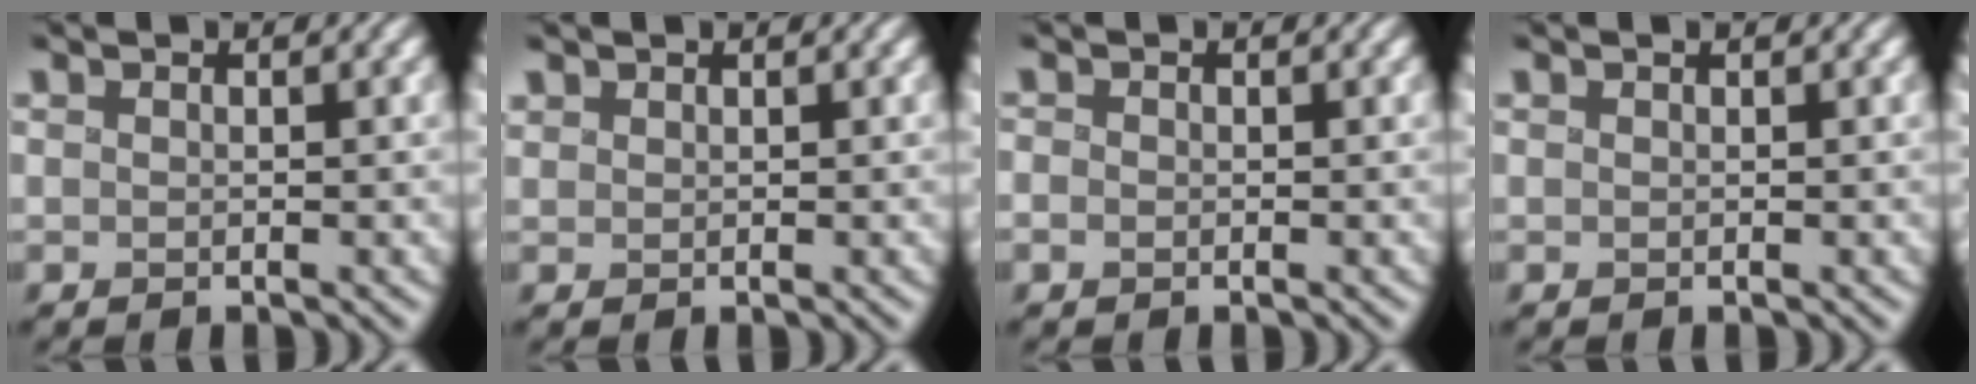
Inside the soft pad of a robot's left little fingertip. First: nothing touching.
{"total": 0.6, "force": [0.6, 0.2, 0.0], "torque": [0.002, 0.004, 0.014]}
{"total": 0.6, "force": [-0.4, 0.4, 0.1], "torque": [0.000, 0.000, -0.007]}
{"total": 0.0}